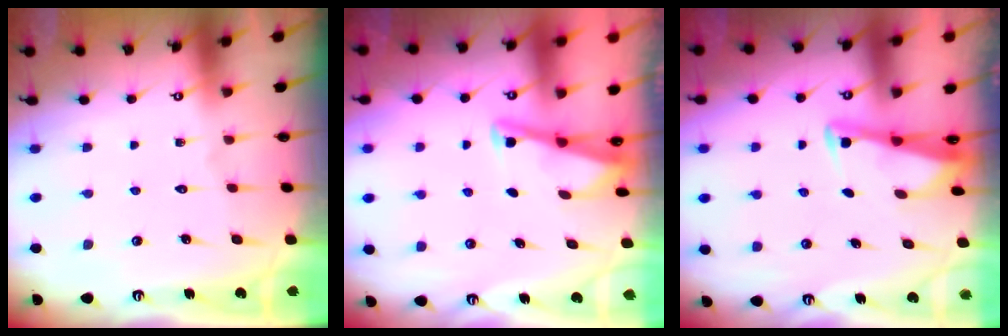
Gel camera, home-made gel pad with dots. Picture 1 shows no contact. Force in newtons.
{"total": 3.0, "press": 3.0, "slide": 0.3}
{"total": 2.8, "press": 2.8, "slide": 0.3}